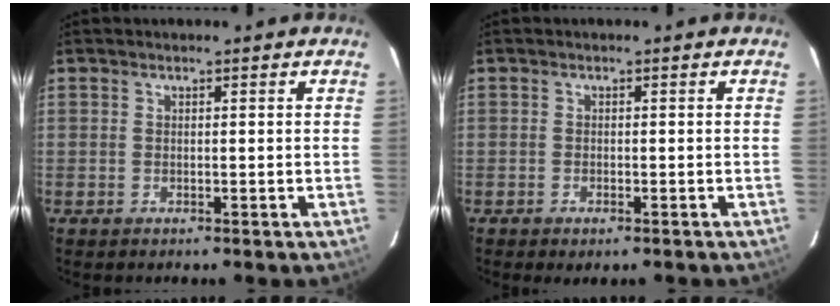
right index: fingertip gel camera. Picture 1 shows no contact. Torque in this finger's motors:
{"motor_torque": [0.67, -0.46, 0.27, 0.03]}